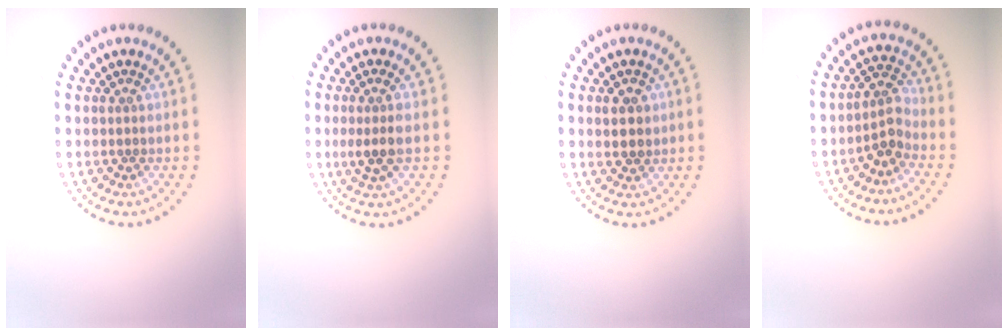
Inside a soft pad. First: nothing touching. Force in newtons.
{"total": 2.2, "press": 1.8, "slide": 1.4}
{"total": 2.3, "press": 2.2, "slide": 0.5}
{"total": 2.5, "press": 1.9, "slide": 1.7}